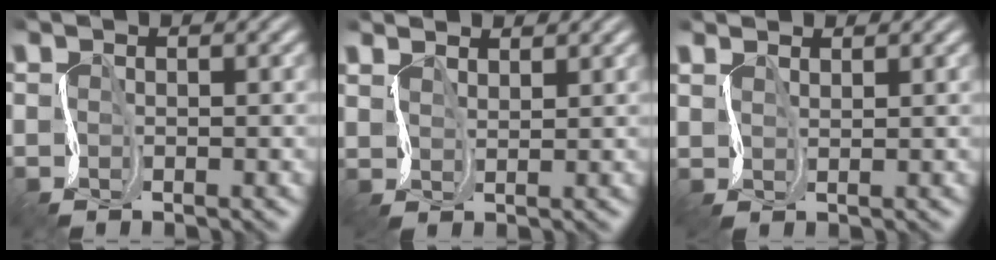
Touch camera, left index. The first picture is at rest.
{"total": 2.1, "force": [2.1, 0.3, -0.2], "torque": [-0.005, 0.003, 0.045]}
{"total": 1.7, "force": [1.6, 0.2, -0.4], "torque": [0.004, 0.003, 0.036]}